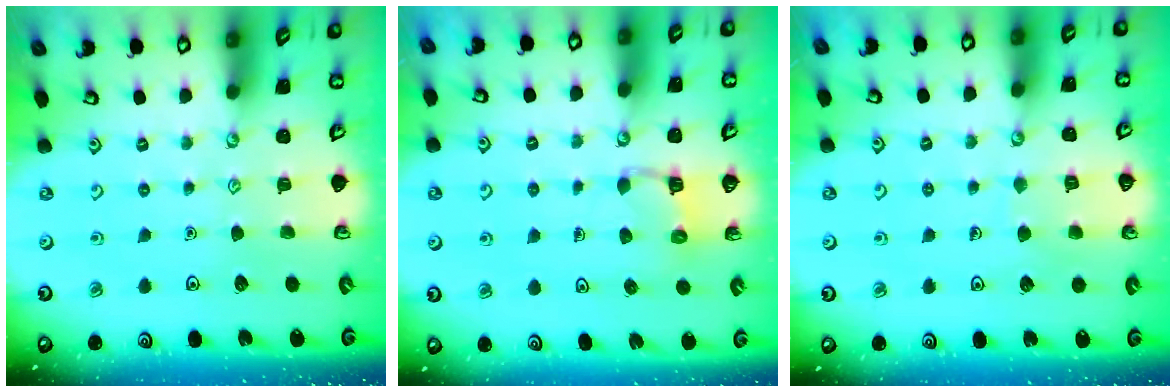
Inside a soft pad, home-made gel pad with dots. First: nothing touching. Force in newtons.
{"total": 4.7, "press": 4.7, "slide": 0.4}
{"total": 6.6, "press": 6.6, "slide": 0.4}